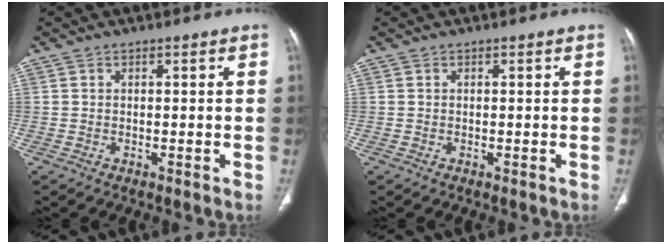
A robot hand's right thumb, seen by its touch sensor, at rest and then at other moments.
{"total": 0.0}